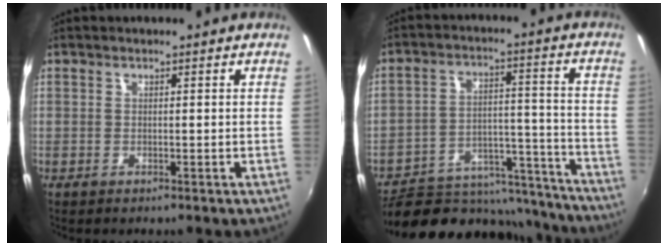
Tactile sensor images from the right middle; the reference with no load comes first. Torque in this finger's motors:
{"motor_torque": [0.84, -1.30, -0.06, 0.00]}